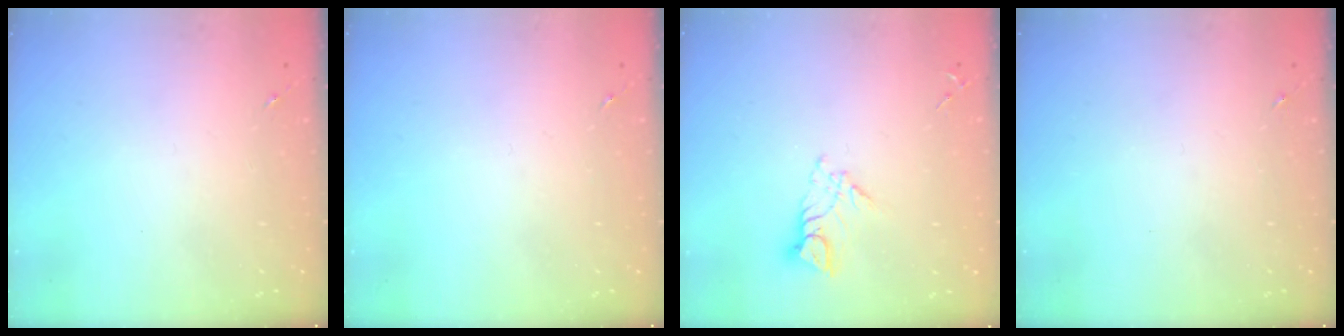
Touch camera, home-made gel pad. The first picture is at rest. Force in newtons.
{"total": 0.0}
{"total": 7.5, "press": 7.4, "slide": 0.6}
{"total": 0.0}